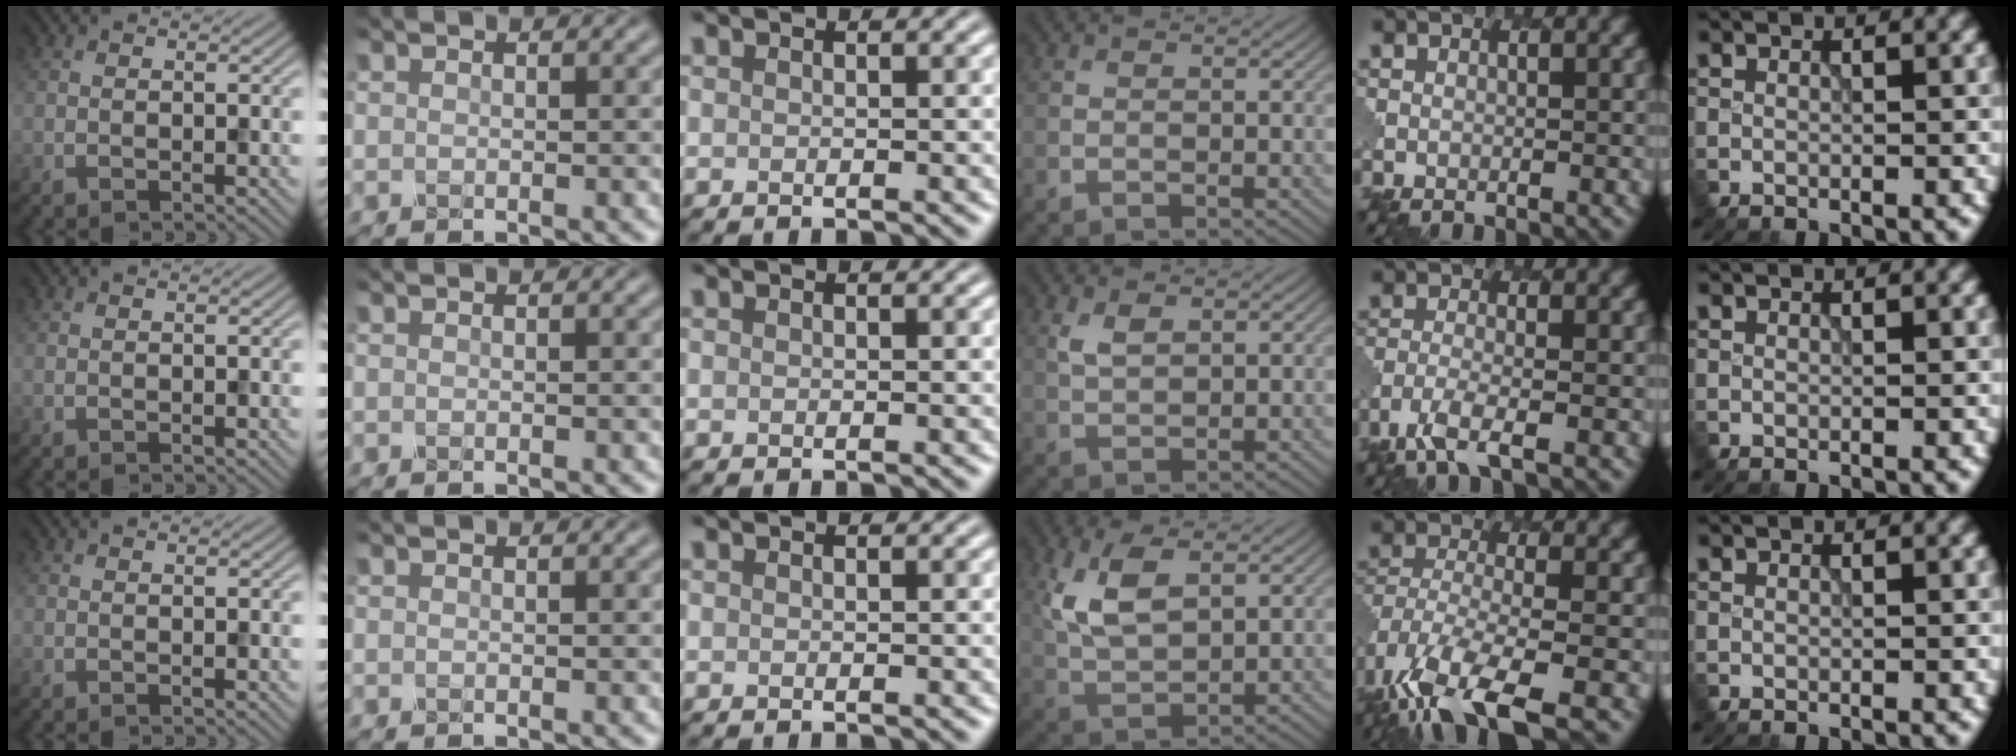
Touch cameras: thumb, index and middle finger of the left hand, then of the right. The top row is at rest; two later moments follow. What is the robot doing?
{"motion": "insert", "object": "pen bag"}